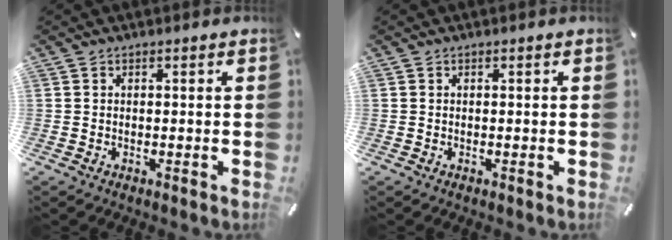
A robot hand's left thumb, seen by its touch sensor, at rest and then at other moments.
{"total": 0.0}